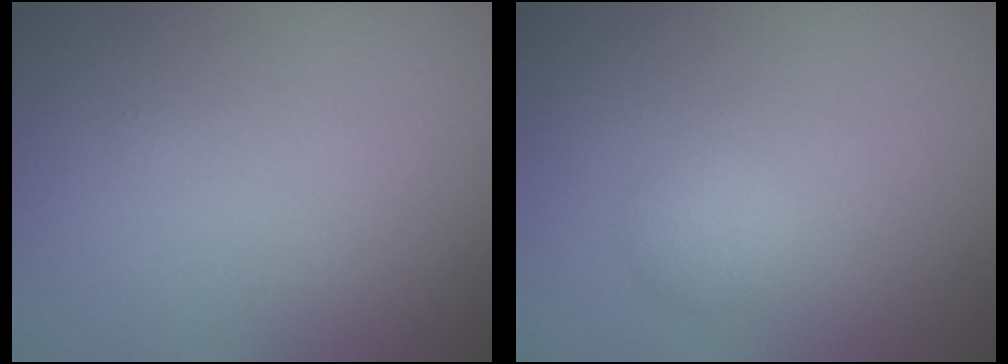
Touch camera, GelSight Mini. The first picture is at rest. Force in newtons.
{"total": 1.4, "press": 1.4, "slide": 0.1}